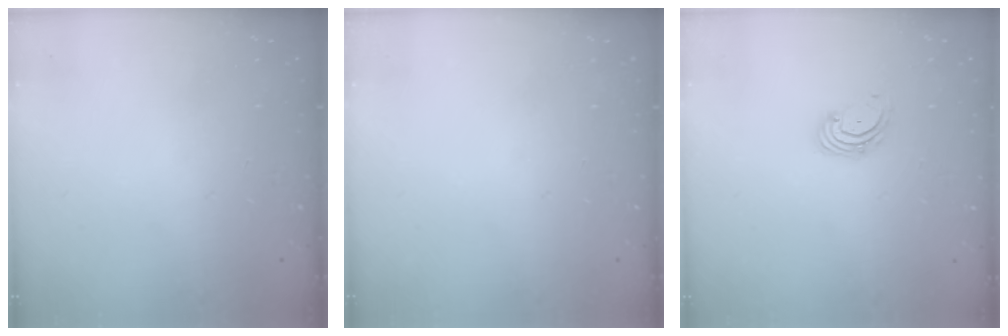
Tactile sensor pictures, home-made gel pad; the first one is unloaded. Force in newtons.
{"total": 0.0}
{"total": 2.7, "press": 2.7, "slide": 0.6}